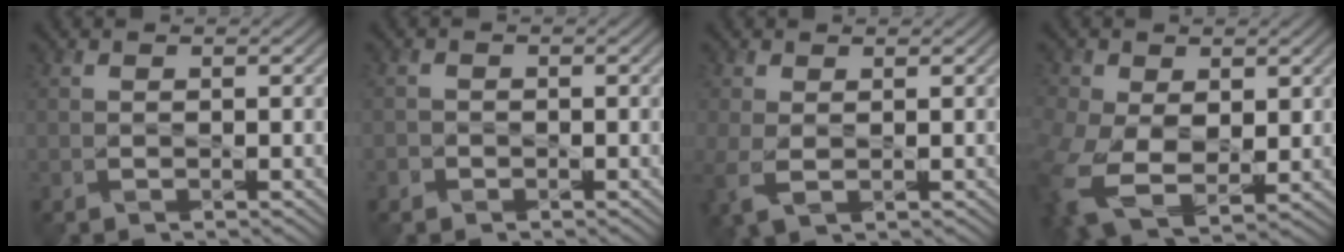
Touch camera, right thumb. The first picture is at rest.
{"total": 1.1, "force": [-0.7, 0.8, 0.1], "torque": [0.002, -0.001, -0.016]}
{"total": 3.2, "force": [-0.2, 1.7, 2.8], "torque": [-0.081, -0.006, -0.005]}
{"total": 10.8, "force": [-1.6, 7.3, 7.9], "torque": [-0.211, -0.043, -0.015]}